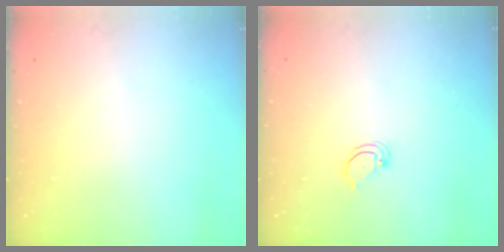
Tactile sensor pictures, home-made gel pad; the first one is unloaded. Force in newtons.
{"total": 3.0, "press": 3.0, "slide": 0.2}